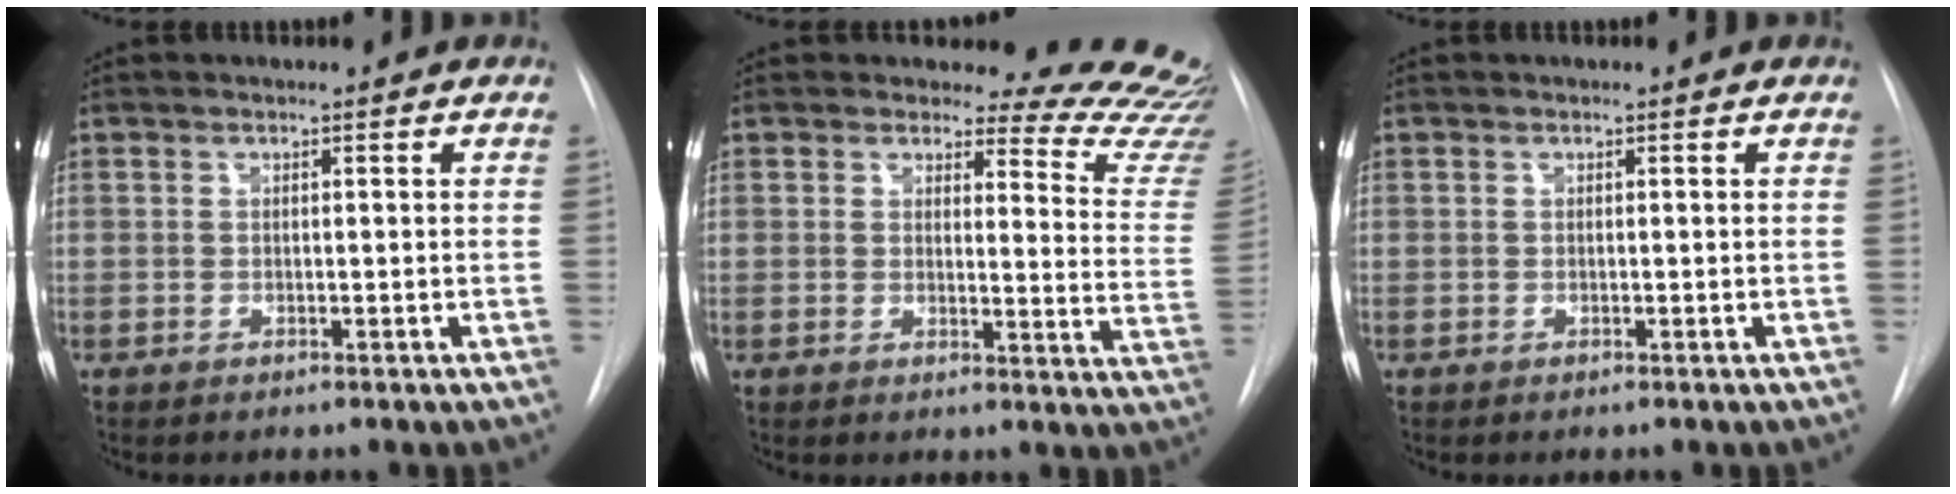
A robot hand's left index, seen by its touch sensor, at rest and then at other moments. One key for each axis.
{"total": 14.5, "fx": 14.2, "fy": 2.2, "fz": 1.9, "tx": 0.012, "ty": -0.138, "tz": 0.119}
{"total": 0.0}